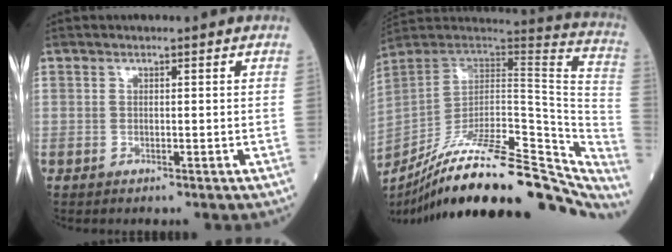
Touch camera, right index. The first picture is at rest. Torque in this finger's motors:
{"motor_torque": [0.34, -1.80, 0.77, 0.15]}